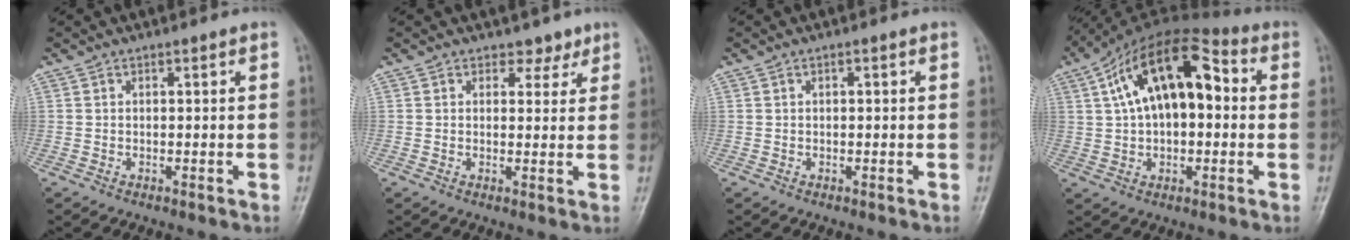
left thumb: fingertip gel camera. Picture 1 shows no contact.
{"total": 2.8, "force": [2.0, 1.9, 0.5], "torque": [0.016, -0.010, 0.023]}
{"total": 0.5, "force": [0.1, 0.3, 0.5], "torque": [-0.005, 0.002, 0.002]}
{"total": 17.8, "force": [3.4, 9.7, 14.5], "torque": [-0.226, 0.034, 0.045]}